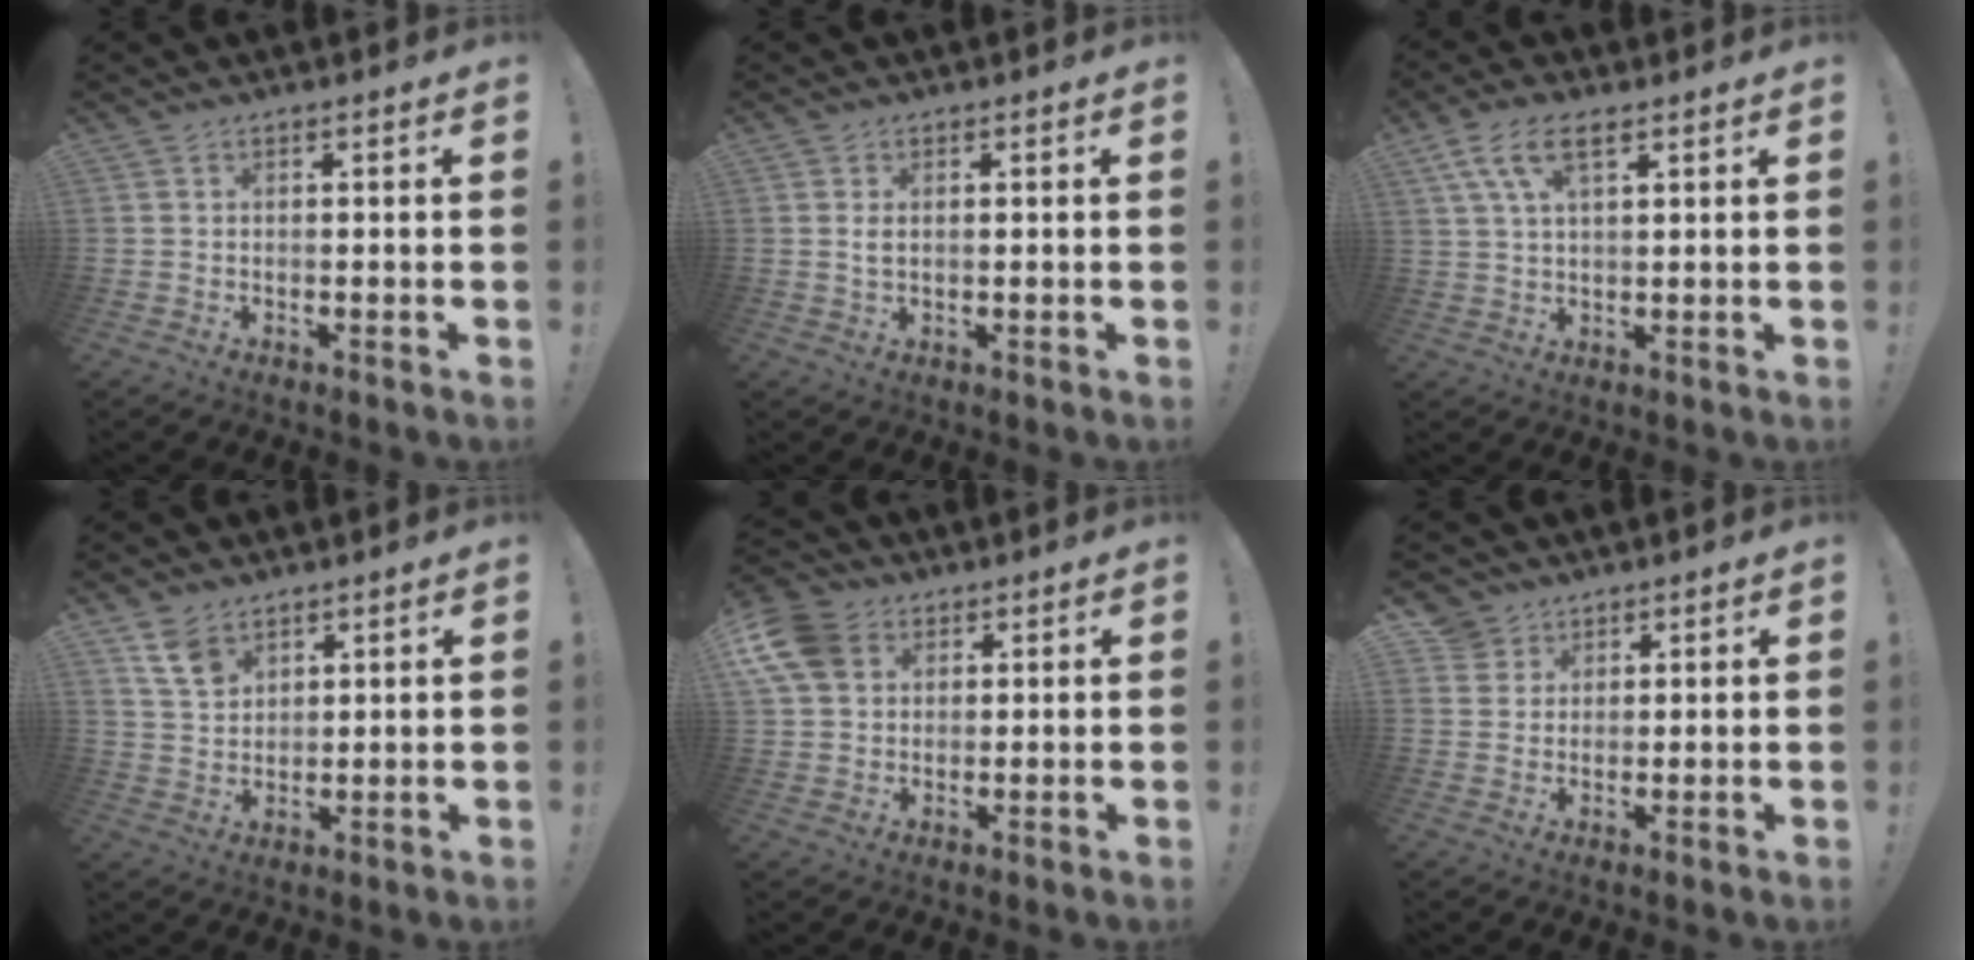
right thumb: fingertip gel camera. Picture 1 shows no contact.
{"total": 1.8, "force": [0.3, 0.8, 1.6], "torque": [-0.027, 0.000, 0.003]}
{"total": 8.1, "force": [4.1, 3.2, 6.3], "torque": [-0.120, 0.003, 0.079]}
{"total": 7.9, "force": [5.1, 5.1, 3.2], "torque": [-0.050, -0.027, 0.101]}
{"total": 10.7, "force": [3.9, 8.4, 5.4], "torque": [-0.113, -0.012, 0.078]}
{"total": 4.5, "force": [2.8, 3.5, 0.3], "torque": [0.000, -0.018, 0.053]}